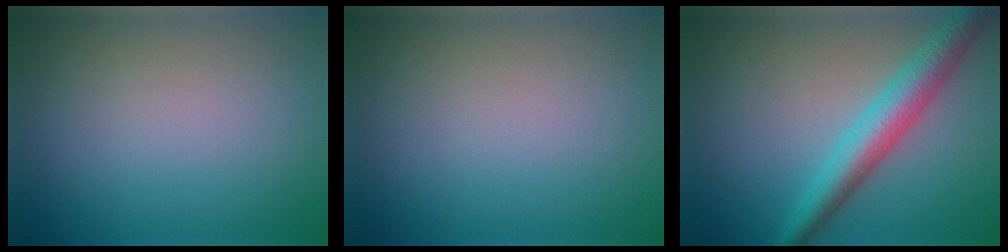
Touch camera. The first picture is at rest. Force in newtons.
{"total": 0.0}
{"total": 5.1, "press": 5.1, "slide": 0.2}